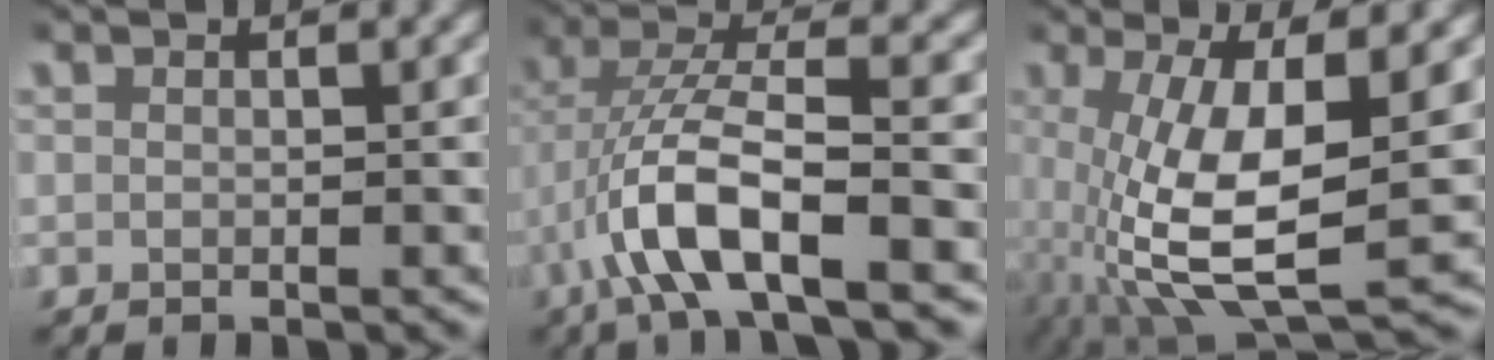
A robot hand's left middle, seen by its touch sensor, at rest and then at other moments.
{"total": 6.2, "force": [-1.3, 2.0, 5.7], "torque": [-0.127, -0.006, -0.020]}
{"total": 10.4, "force": [-1.1, 4.7, 9.2], "torque": [-0.184, -0.040, 0.010]}